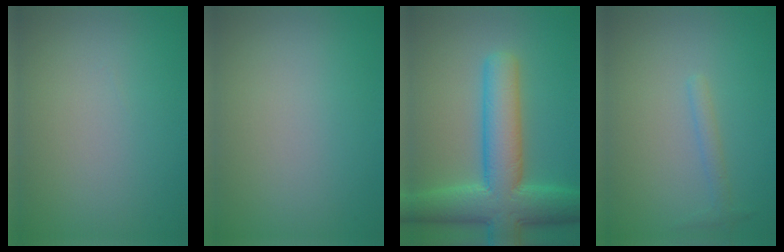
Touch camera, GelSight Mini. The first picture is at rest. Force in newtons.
{"total": 0.0}
{"total": 9.6, "press": 9.6, "slide": 0.5}
{"total": 1.2, "press": 1.2, "slide": 0.0}